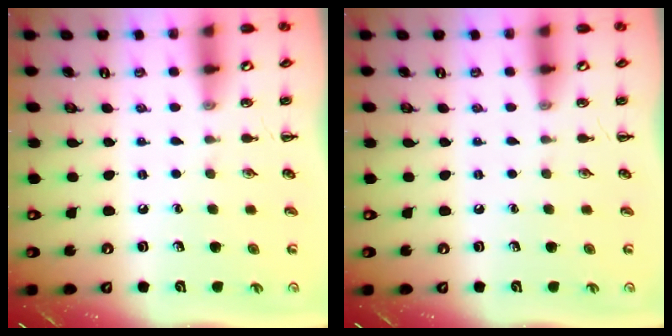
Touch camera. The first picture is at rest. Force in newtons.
{"total": 0.0}